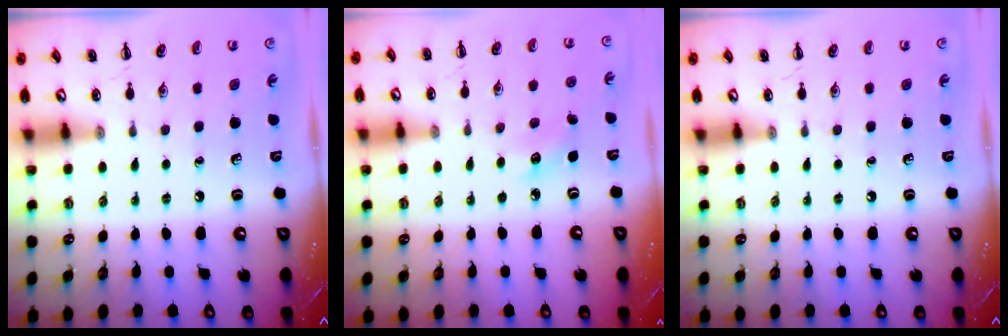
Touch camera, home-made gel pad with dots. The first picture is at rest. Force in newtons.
{"total": 5.0, "press": 4.8, "slide": 1.3}
{"total": 0.0}